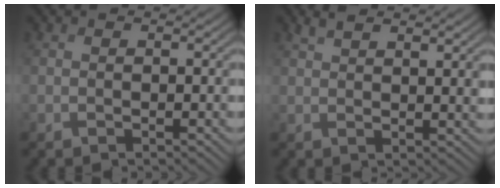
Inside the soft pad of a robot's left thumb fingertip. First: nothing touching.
{"total": 3.2, "force": [2.3, 0.7, 2.2], "torque": [-0.042, 0.003, 0.047]}